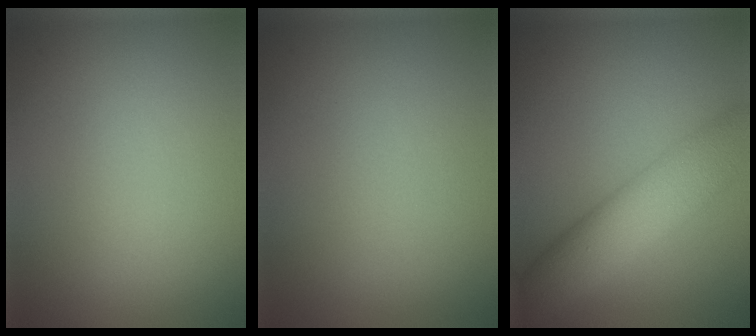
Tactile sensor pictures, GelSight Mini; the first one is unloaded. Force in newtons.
{"total": 0.0}
{"total": 8.1, "press": 8.1, "slide": 0.2}